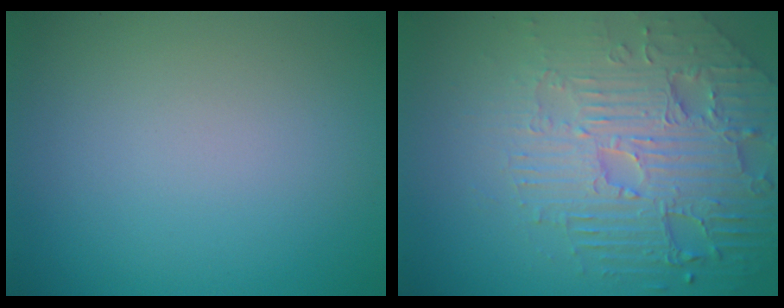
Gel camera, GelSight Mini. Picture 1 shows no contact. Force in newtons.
{"total": 7.6, "press": 5.7, "slide": 5.1}